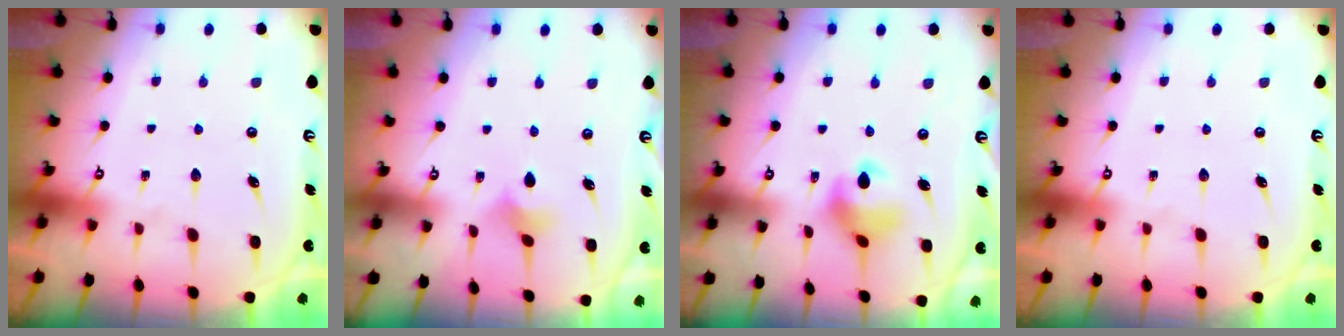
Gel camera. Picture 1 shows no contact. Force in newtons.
{"total": 1.9, "press": 1.8, "slide": 0.5}
{"total": 7.3, "press": 7.3, "slide": 0.5}
{"total": 0.0}